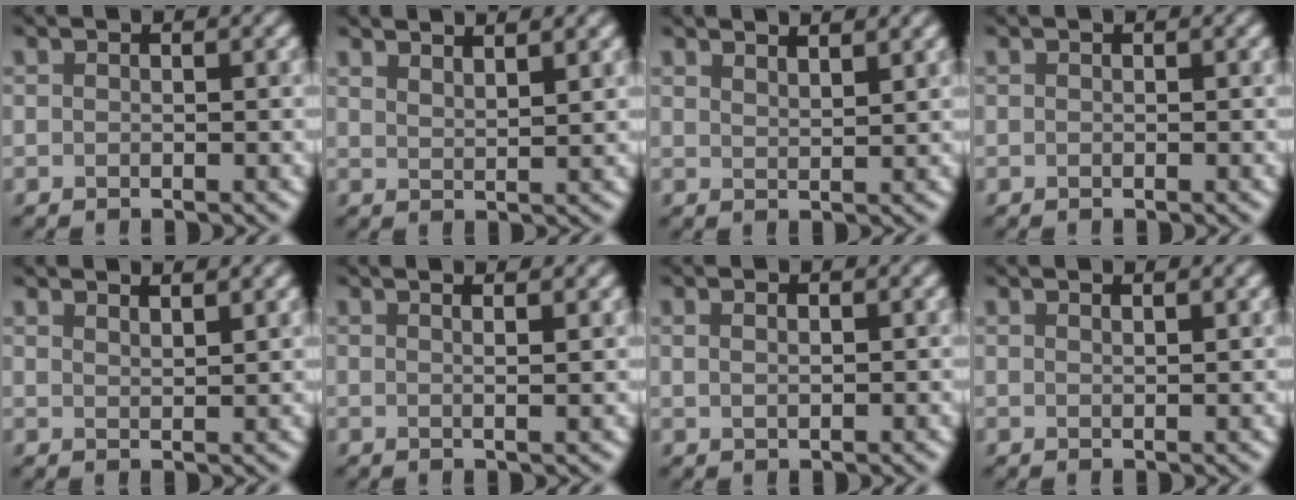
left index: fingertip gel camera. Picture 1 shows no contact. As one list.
[{"total": 3.0, "force": [2.5, 0.6, 1.4], "torque": [-0.001, 0.014, 0.028]}, {"total": 2.5, "force": [2.2, 0.6, 1.0], "torque": [-0.003, 0.009, 0.027]}, {"total": 0.0}, {"total": 2.0, "force": [1.8, 0.5, 0.8], "torque": [-0.002, 0.006, 0.021]}, {"total": 3.3, "force": [1.8, 1.4, 2.5], "torque": [-0.012, 0.017, -0.011]}, {"total": 0.9, "force": [0.4, 0.3, 0.7], "torque": [-0.015, -0.001, 0.010]}, {"total": 1.2, "force": [0.9, 0.4, 0.7], "torque": [0.000, 0.001, 0.008]}]